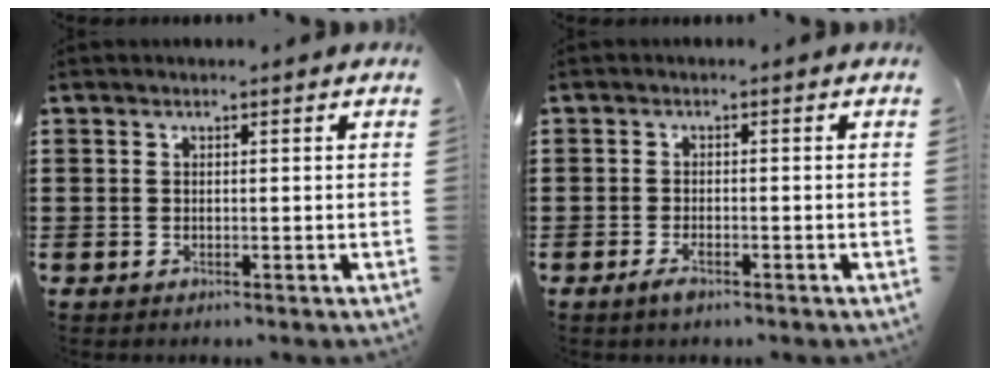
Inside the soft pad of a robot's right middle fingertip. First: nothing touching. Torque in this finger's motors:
{"motor_torque": [1.56, 0.27, 0.10, 0.02]}